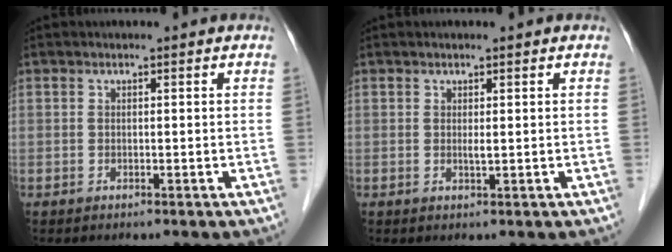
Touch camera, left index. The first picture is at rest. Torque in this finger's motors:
{"motor_torque": [0.12, 0.07, -0.01, 0.00]}